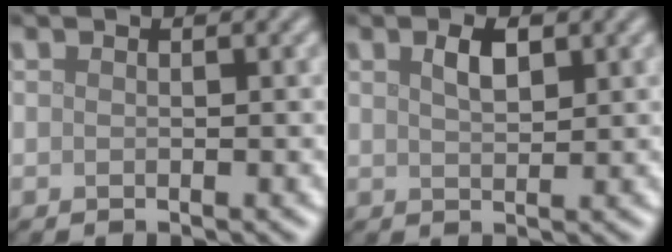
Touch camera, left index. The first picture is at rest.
{"total": 2.1, "force": [1.1, 0.9, 1.6], "torque": [-0.031, 0.003, 0.021]}